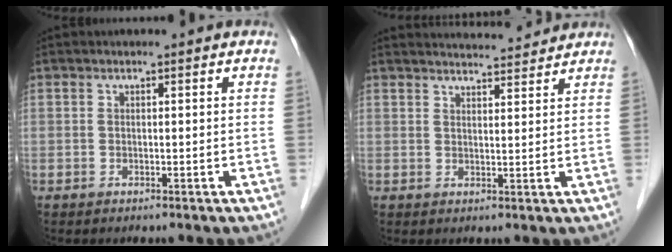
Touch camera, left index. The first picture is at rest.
{"total": 7.6, "force": [7.4, 0.7, 1.4], "torque": [-0.022, 0.014, 0.094]}